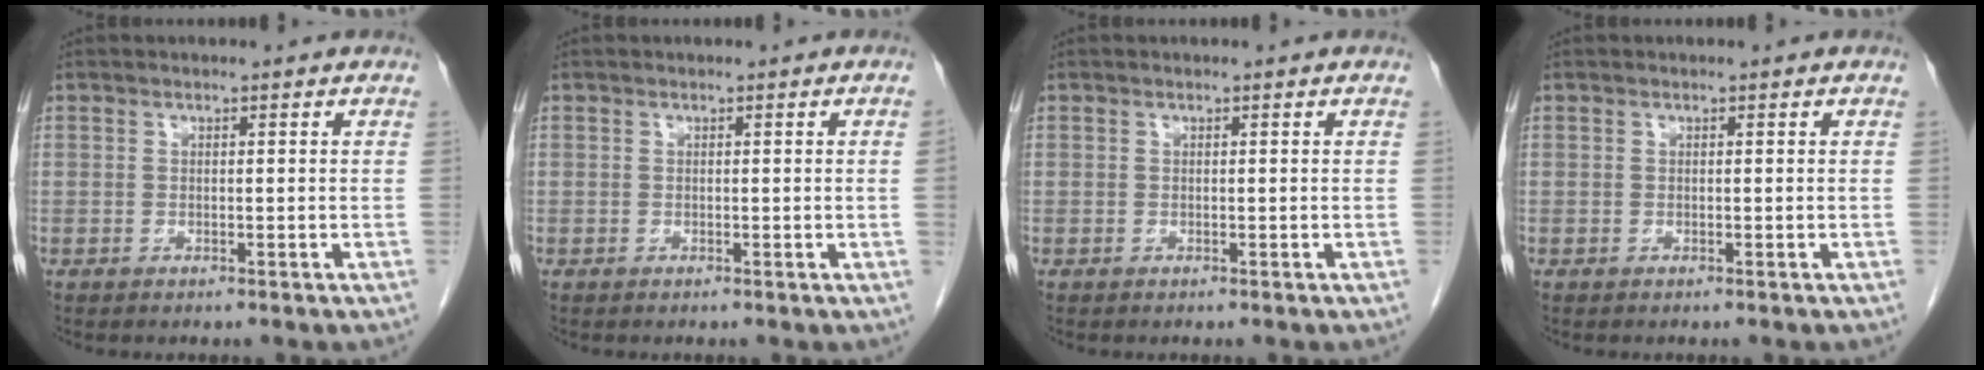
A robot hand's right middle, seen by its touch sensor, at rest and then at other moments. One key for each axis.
{"total": 0.7, "fx": 0.0, "fy": 0.2, "fz": -0.6, "tx": 0.006, "ty": 0.003, "tz": -0.001}
{"total": 0.0}
{"total": 0.0}